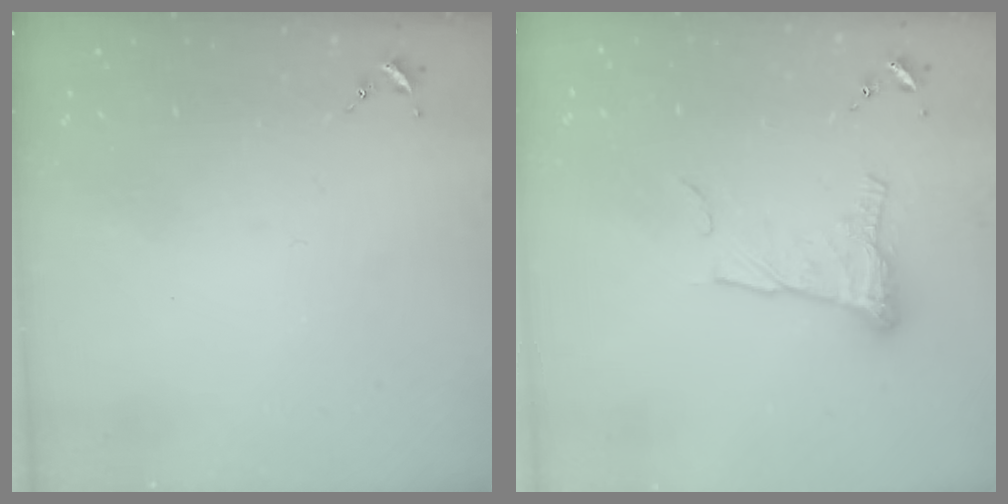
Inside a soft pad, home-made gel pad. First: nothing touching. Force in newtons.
{"total": 11.1, "press": 11.0, "slide": 0.6}